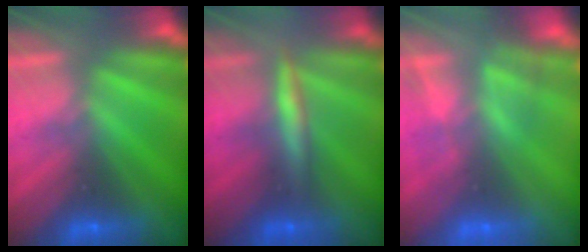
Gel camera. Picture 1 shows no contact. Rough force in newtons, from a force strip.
{"total": 2.6}
{"total": 3.0}